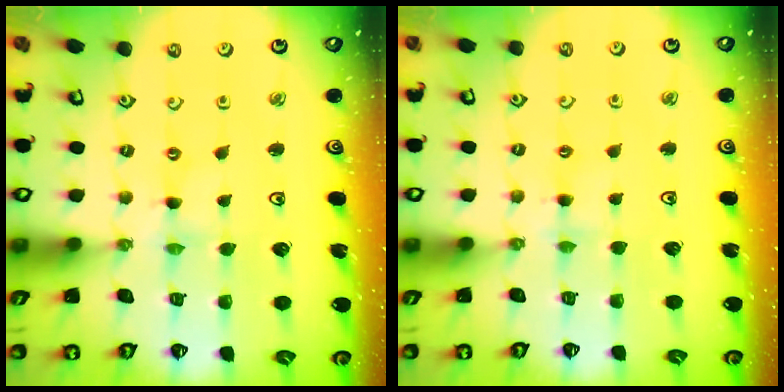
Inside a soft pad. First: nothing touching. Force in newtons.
{"total": 3.0, "press": 2.9, "slide": 0.4}